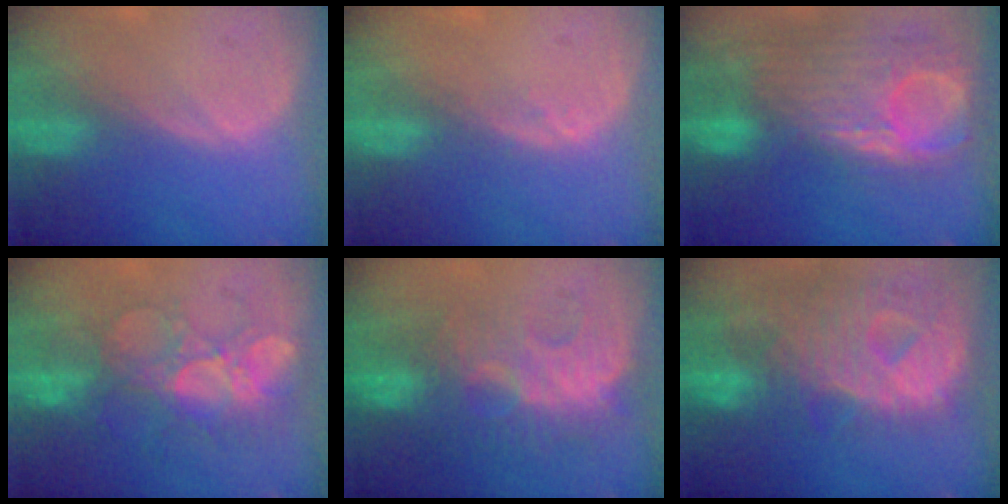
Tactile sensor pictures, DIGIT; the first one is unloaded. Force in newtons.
{"total": 1.3, "press": 1.2, "slide": 0.6}
{"total": 12.5, "press": 10.6, "slide": 6.6}
{"total": 8.6, "press": 8.3, "slide": 2.4}
{"total": 9.0, "press": 8.8, "slide": 1.7}
{"total": 12.8, "press": 11.0, "slide": 6.7}